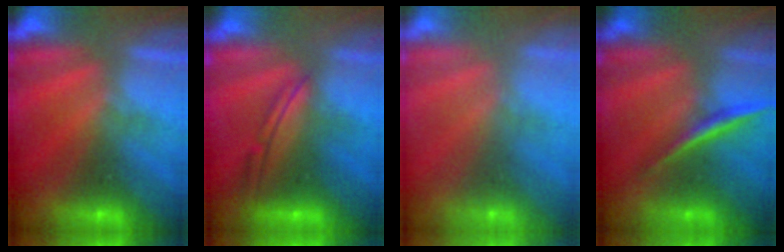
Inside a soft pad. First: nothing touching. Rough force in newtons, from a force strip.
{"total": 5.5}
{"total": 8.6}
{"total": 1.7}